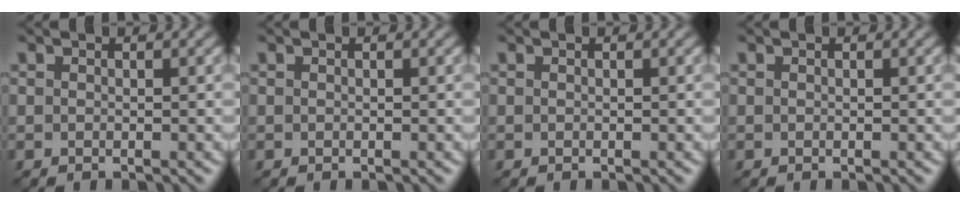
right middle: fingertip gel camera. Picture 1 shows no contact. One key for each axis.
{"total": 0.0}
{"total": 0.0}
{"total": 0.0}